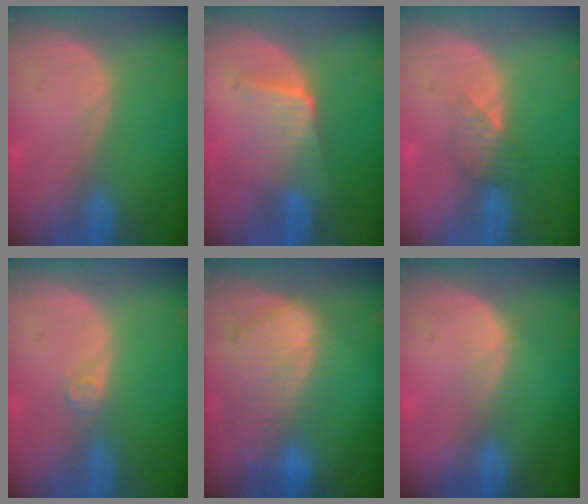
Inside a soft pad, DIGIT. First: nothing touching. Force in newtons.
{"total": 6.6, "press": 5.8, "slide": 3.1}
{"total": 3.5, "press": 3.1, "slide": 1.6}
{"total": 1.5, "press": 1.5, "slide": 0.2}
{"total": 10.0, "press": 8.5, "slide": 5.2}
{"total": 2.3, "press": 1.6, "slide": 1.6}